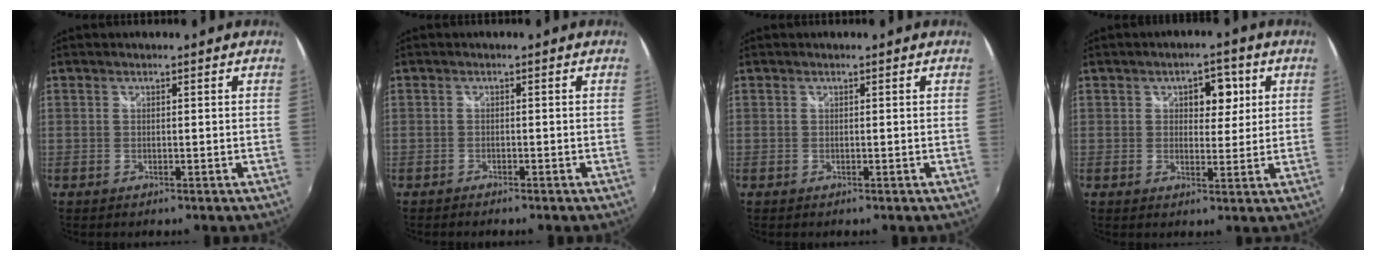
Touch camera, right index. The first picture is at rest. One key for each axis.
{"total": 1.2, "fx": -1.2, "fy": 0.2, "fz": 0.3, "tx": -0.014, "ty": -0.006, "tz": -0.020}
{"total": 0.0}
{"total": 5.0, "fx": 1.5, "fy": 3.4, "fz": 3.4, "tx": -0.041, "ty": 0.011, "tz": 0.023}